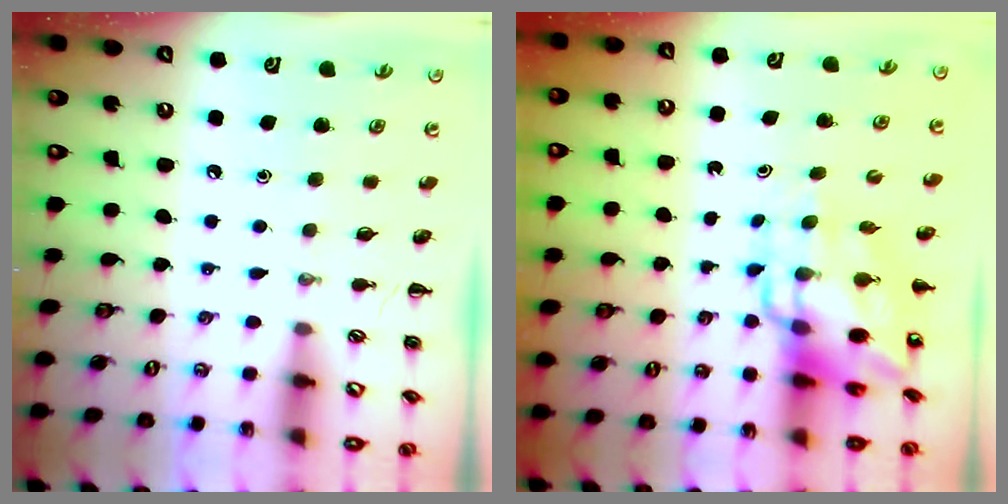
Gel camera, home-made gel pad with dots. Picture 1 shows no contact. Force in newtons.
{"total": 12.0, "press": 11.5, "slide": 3.6}